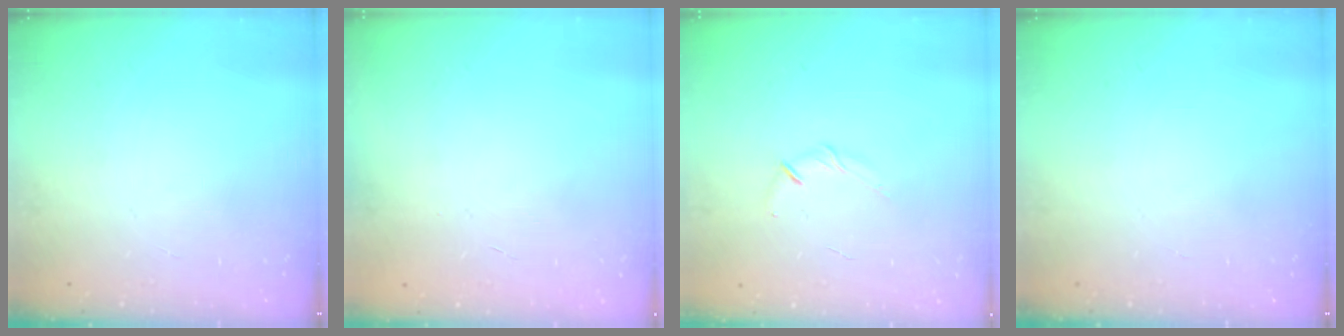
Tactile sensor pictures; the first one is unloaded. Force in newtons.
{"total": 0.0}
{"total": 4.2, "press": 4.0, "slide": 1.0}
{"total": 0.0}